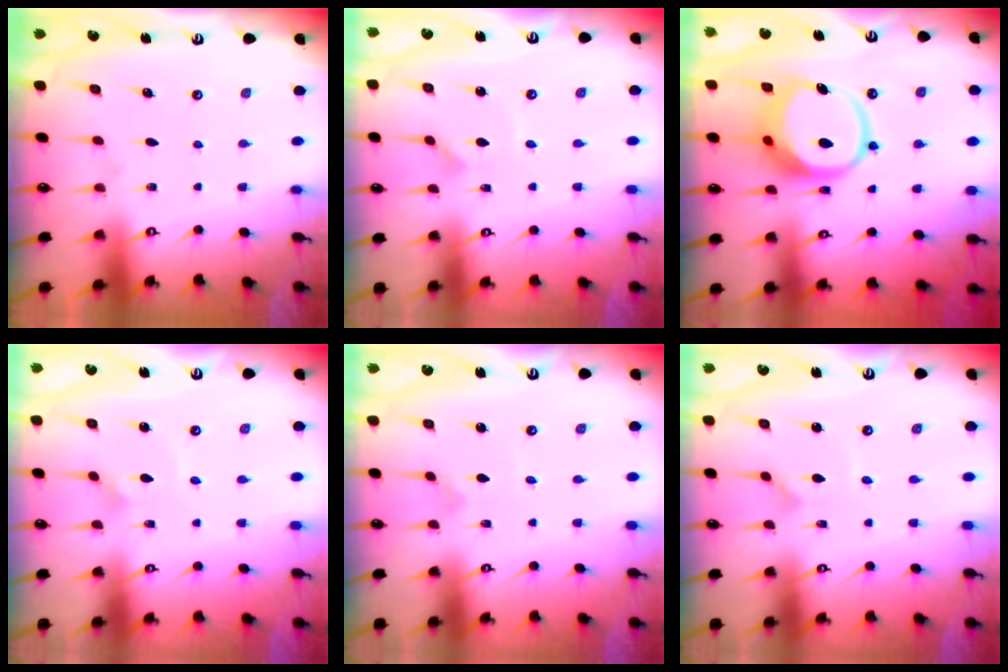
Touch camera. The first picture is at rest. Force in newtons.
{"total": 0.0}
{"total": 13.6, "press": 13.4, "slide": 2.2}
{"total": 2.2, "press": 2.2, "slide": 0.1}
{"total": 0.0}
{"total": 0.0}